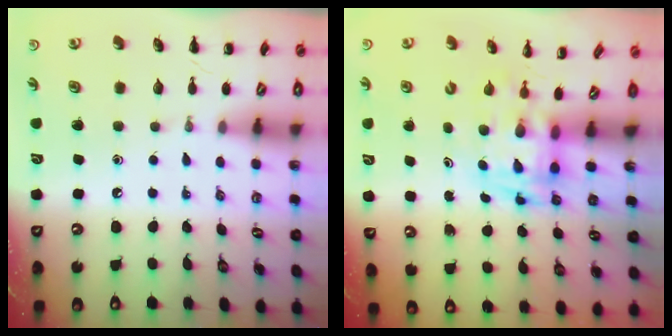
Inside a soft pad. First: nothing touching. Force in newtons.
{"total": 3.6, "press": 3.5, "slide": 0.7}